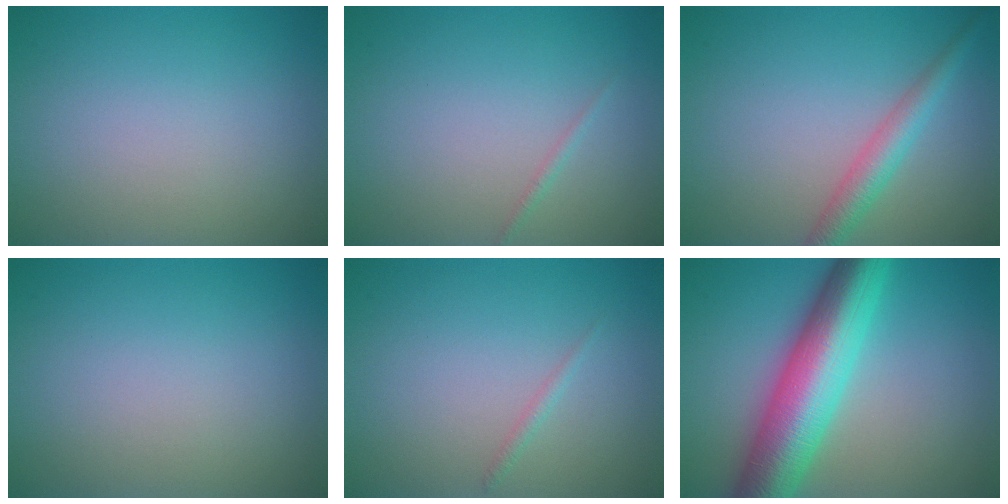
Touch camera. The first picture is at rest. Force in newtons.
{"total": 0.6, "press": 0.6, "slide": 0.0}
{"total": 2.9, "press": 2.9, "slide": 0.1}
{"total": 0.0}
{"total": 0.7, "press": 0.7, "slide": 0.0}
{"total": 10.3, "press": 10.3, "slide": 0.2}